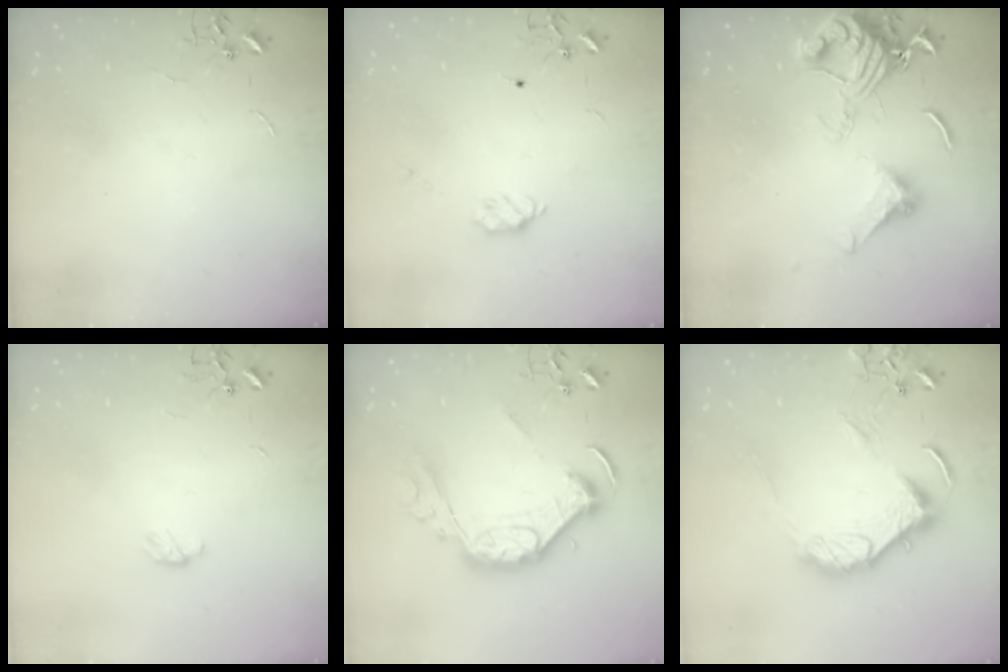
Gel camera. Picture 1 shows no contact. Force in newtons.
{"total": 5.7, "press": 5.6, "slide": 1.0}
{"total": 15.7, "press": 15.6, "slide": 1.8}
{"total": 4.5, "press": 4.5, "slide": 0.6}
{"total": 15.8, "press": 15.8, "slide": 0.6}
{"total": 14.2, "press": 14.1, "slide": 1.5}